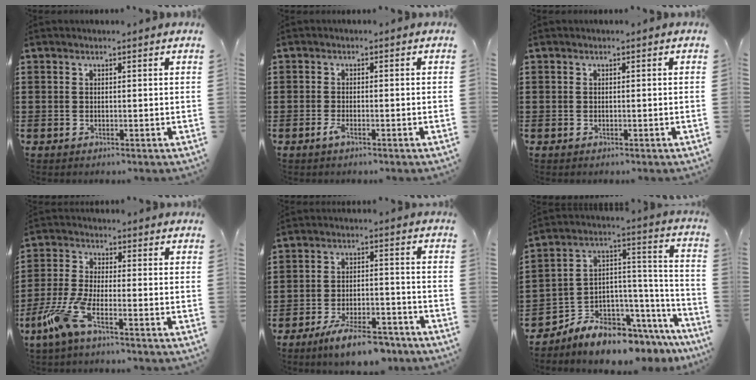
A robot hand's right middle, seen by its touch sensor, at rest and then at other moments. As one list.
[{"total": 1.6, "force": [-0.9, 0.2, 1.3], "torque": [-0.039, -0.009, -0.020]}, {"total": 0.0}, {"total": 6.9, "force": [-4.1, 1.4, 5.4], "torque": [-0.144, -0.022, -0.083]}, {"total": 7.7, "force": [-6.5, 1.2, 3.9], "torque": [-0.074, 0.002, -0.121]}, {"total": 6.9, "force": [-6.5, 2.0, 1.1], "torque": [-0.029, -0.004, -0.126]}]